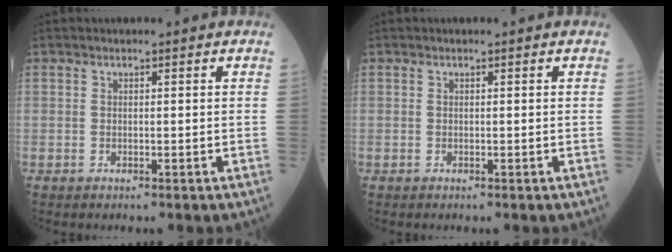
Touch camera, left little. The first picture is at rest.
{"total": 0.0}